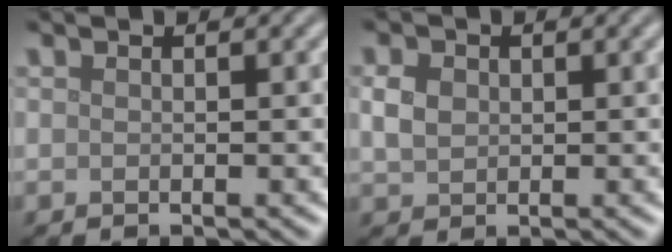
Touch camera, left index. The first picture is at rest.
{"total": 2.2, "force": [0.4, 1.8, 1.2], "torque": [-0.027, 0.002, 0.006]}